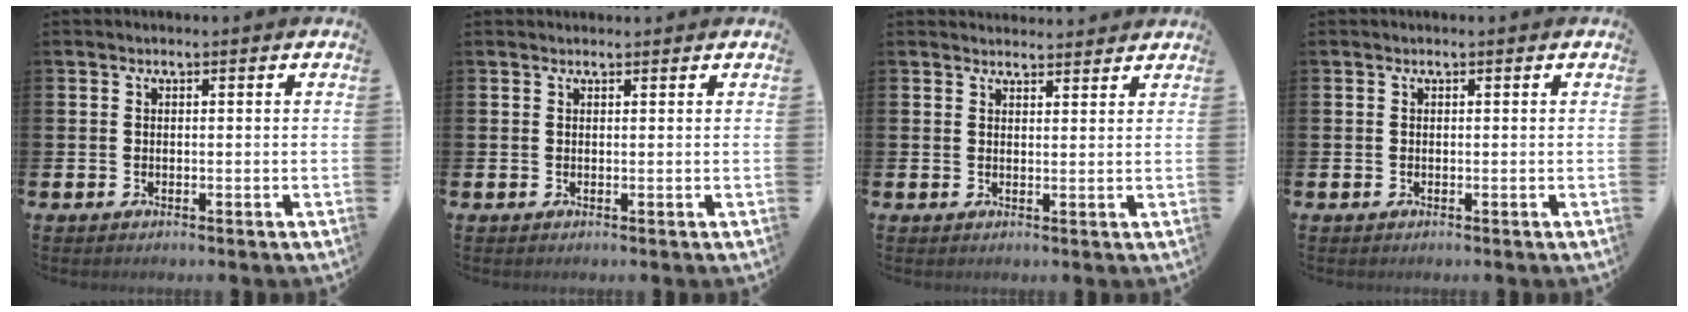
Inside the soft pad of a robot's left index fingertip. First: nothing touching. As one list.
[{"total": 0.6, "force": [0.6, 0.1, 0.0], "torque": [0.014, -0.006, 0.007]}, {"total": 2.4, "force": [2.4, 0.4, -0.1], "torque": [0.007, -0.016, 0.042]}, {"total": 0.0}]